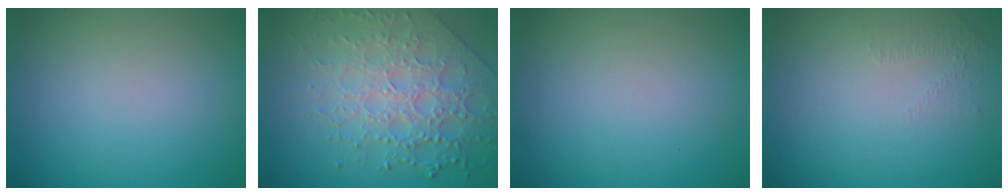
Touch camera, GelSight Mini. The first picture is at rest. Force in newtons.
{"total": 7.3, "press": 5.3, "slide": 4.9}
{"total": 0.0}
{"total": 0.9, "press": 0.4, "slide": 0.8}